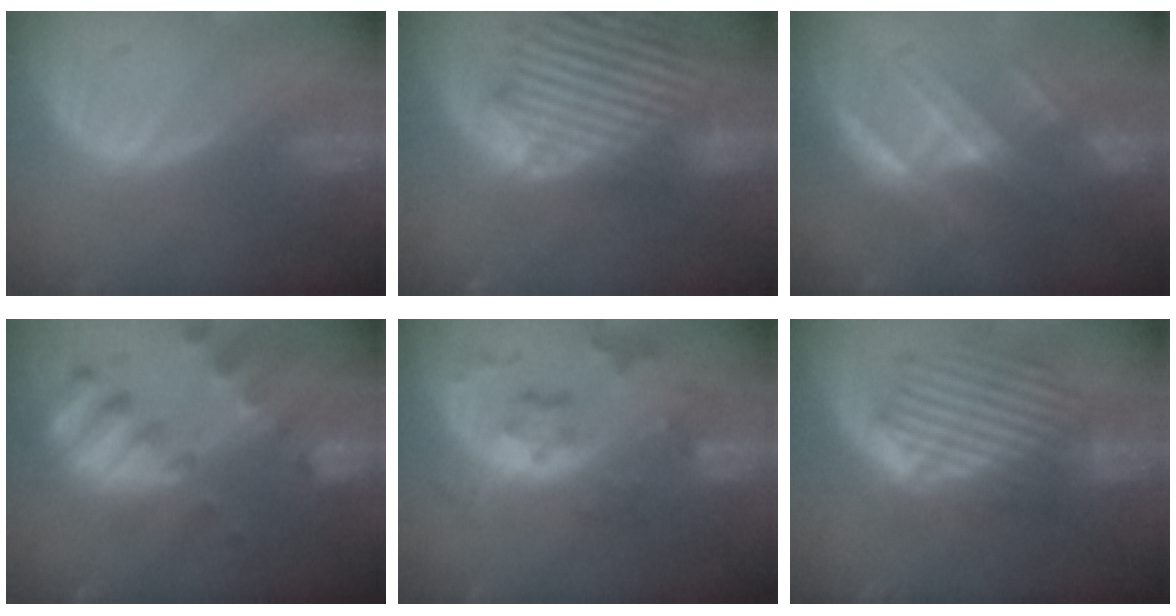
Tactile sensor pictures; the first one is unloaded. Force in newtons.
{"total": 14.4, "press": 12.2, "slide": 7.6}
{"total": 7.1, "press": 6.5, "slide": 3.0}
{"total": 10.4, "press": 9.0, "slide": 5.2}
{"total": 7.2, "press": 6.5, "slide": 3.2}
{"total": 9.0, "press": 8.2, "slide": 3.6}